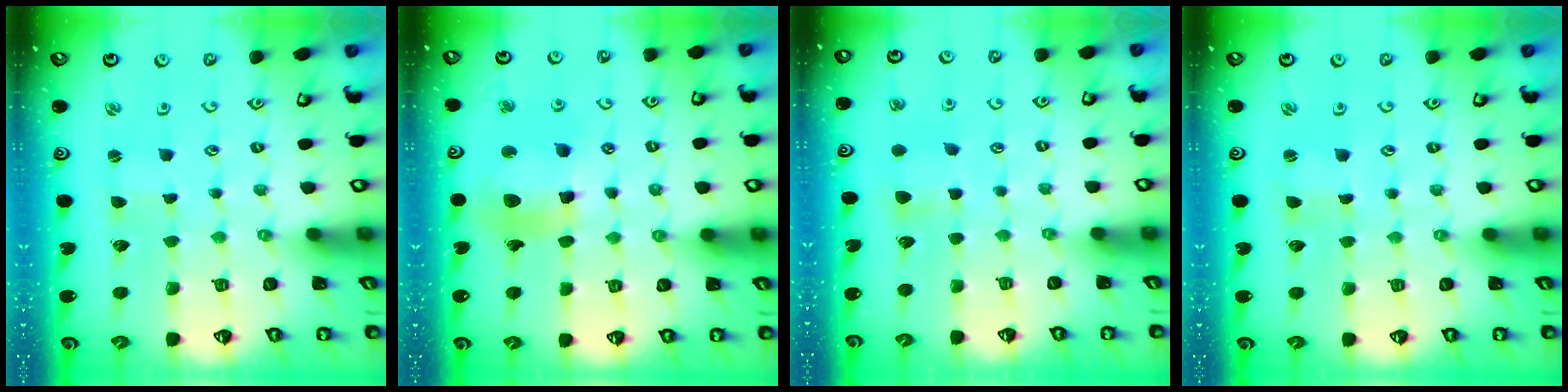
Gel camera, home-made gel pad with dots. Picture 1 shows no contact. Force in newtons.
{"total": 12.2, "press": 12.1, "slide": 1.8}
{"total": 5.2, "press": 5.1, "slide": 1.0}
{"total": 0.6, "press": 0.6, "slide": 0.0}